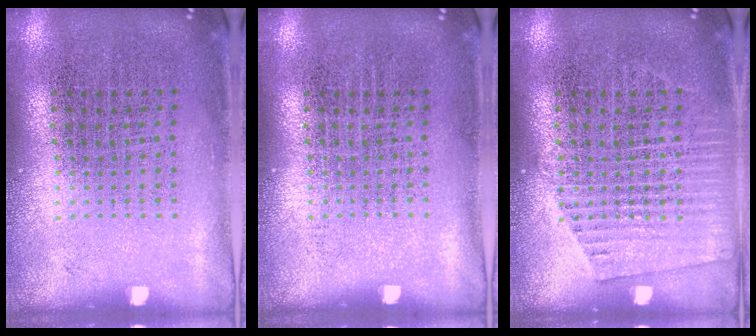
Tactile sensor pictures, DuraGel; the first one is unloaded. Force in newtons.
{"total": 0.0}
{"total": 1.7, "press": 1.6, "slide": 0.3}